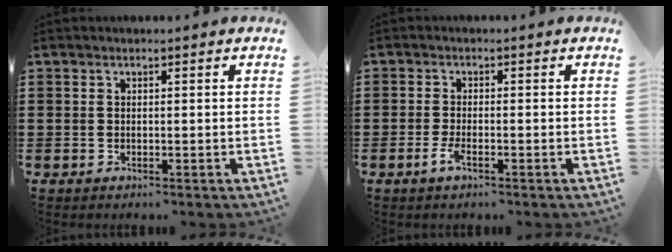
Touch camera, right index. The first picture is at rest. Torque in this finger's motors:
{"motor_torque": [1.58, 0.56, 0.31, 0.08]}